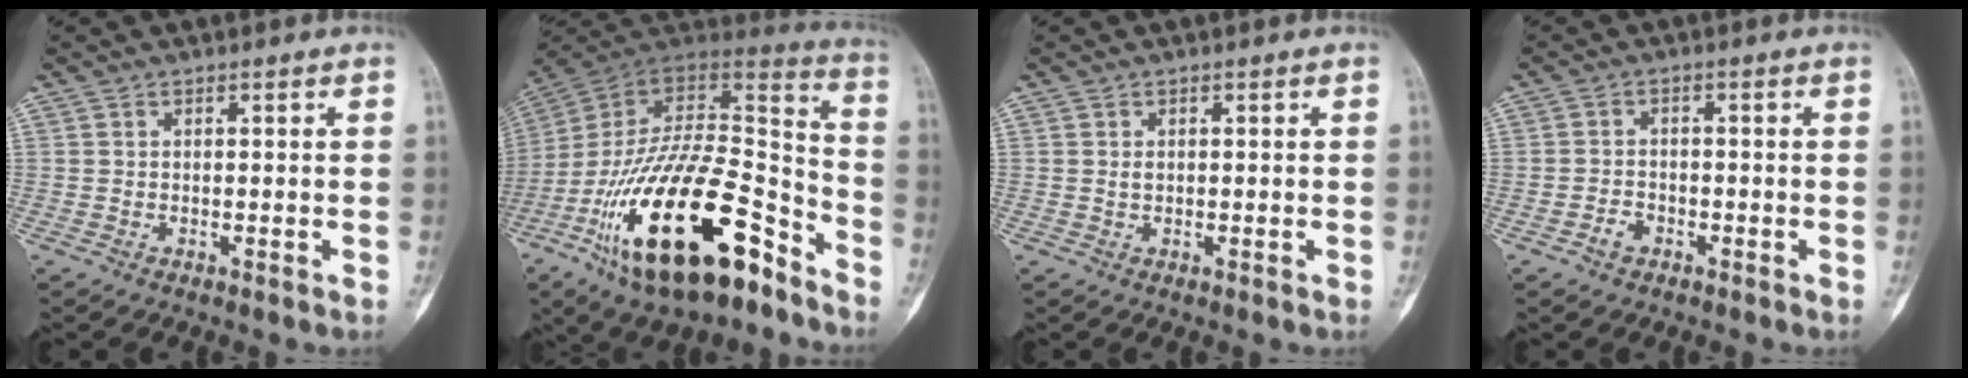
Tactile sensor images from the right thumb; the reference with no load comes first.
{"total": 31.3, "force": [-16.3, 12.9, 23.4], "torque": [-0.406, 0.063, -0.270]}
{"total": 0.8, "force": [0.1, 0.6, 0.6], "torque": [-0.009, 0.001, 0.003]}
{"total": 2.4, "force": [-1.4, 1.7, 1.0], "torque": [-0.011, 0.013, -0.026]}